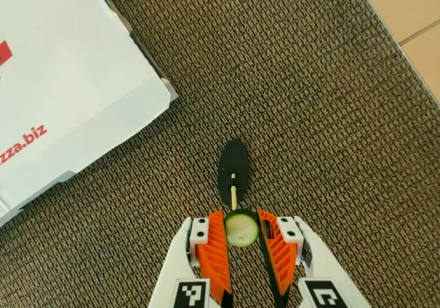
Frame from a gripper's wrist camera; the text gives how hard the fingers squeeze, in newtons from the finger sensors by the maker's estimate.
{"total": 6.9, "left": 7.0, "right": 6.8}